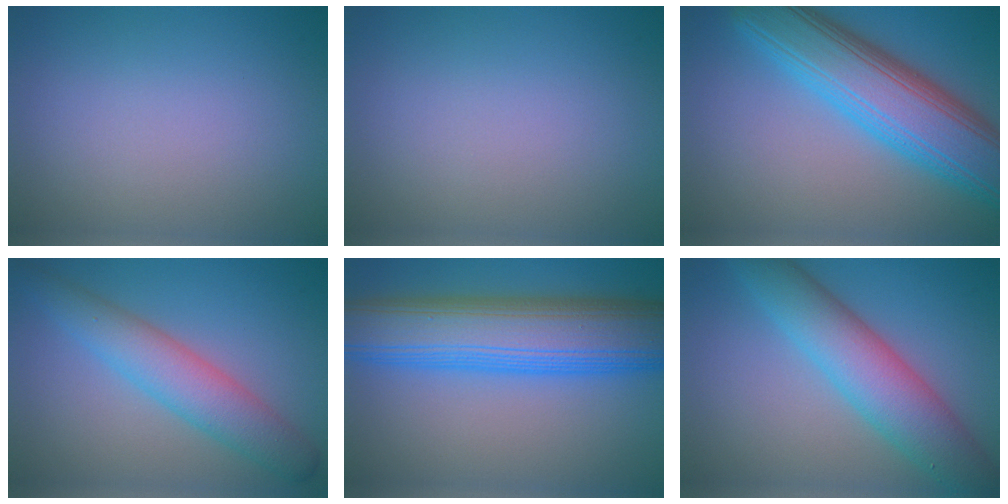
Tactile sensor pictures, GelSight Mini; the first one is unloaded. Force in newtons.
{"total": 0.0}
{"total": 9.9, "press": 9.9, "slide": 0.2}
{"total": 4.9, "press": 4.9, "slide": 0.0}
{"total": 11.4, "press": 11.4, "slide": 0.1}
{"total": 7.4, "press": 7.4, "slide": 0.4}